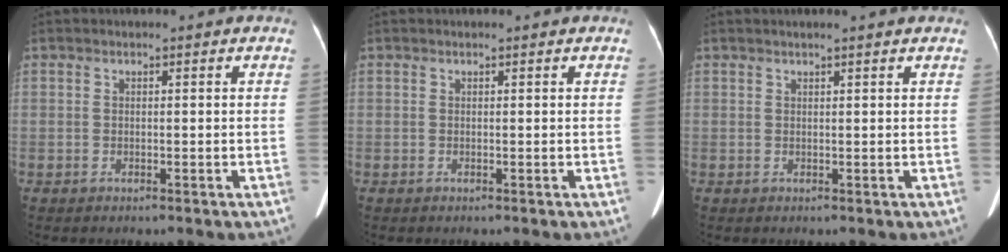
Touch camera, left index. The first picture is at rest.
{"total": 0.0}
{"total": 2.4, "force": [2.1, -0.3, 1.2], "torque": [-0.021, 0.012, 0.024]}